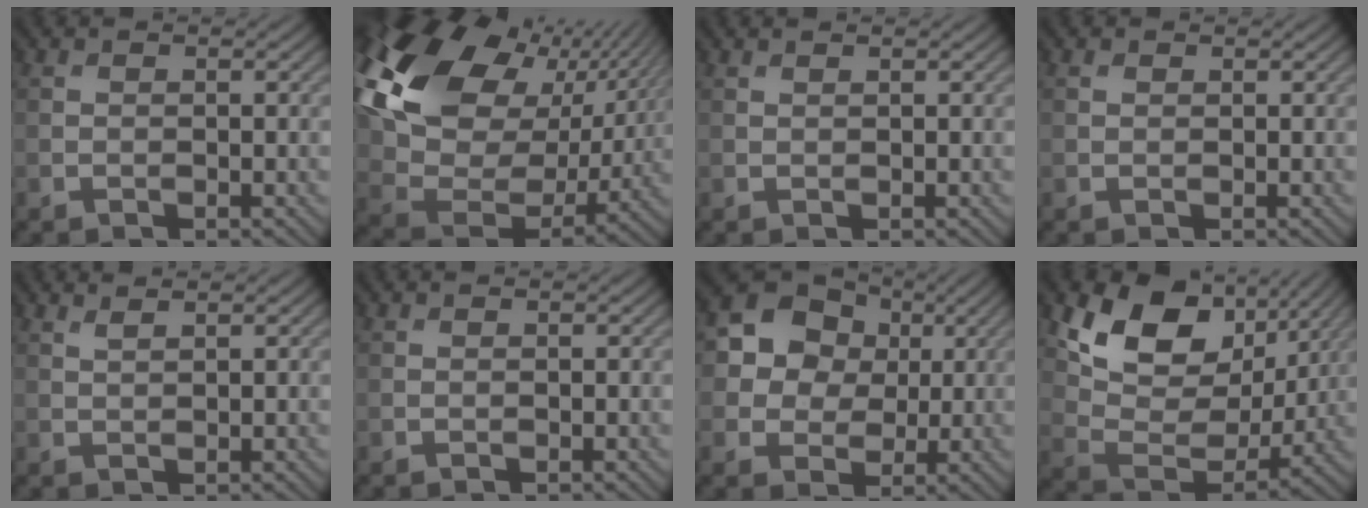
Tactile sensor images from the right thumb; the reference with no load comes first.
{"total": 20.5, "force": [8.8, 13.1, 13.0], "torque": [-0.313, 0.027, 0.174]}
{"total": 0.5, "force": [0.5, 0.0, 0.2], "torque": [-0.003, 0.002, 0.010]}
{"total": 0.6, "force": [0.4, 0.4, 0.3], "torque": [-0.006, -0.001, 0.009]}
{"total": 1.3, "force": [1.1, 0.1, 0.7], "torque": [-0.018, 0.002, 0.023]}
{"total": 0.0}
{"total": 11.7, "force": [3.5, 9.9, 5.1], "torque": [-0.146, 0.030, 0.062]}
{"total": 13.1, "force": [6.6, 8.4, 7.5], "torque": [-0.143, -0.012, 0.119]}